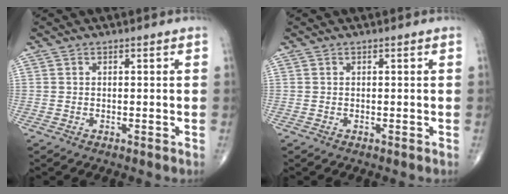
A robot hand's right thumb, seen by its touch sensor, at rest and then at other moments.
{"total": 0.0}